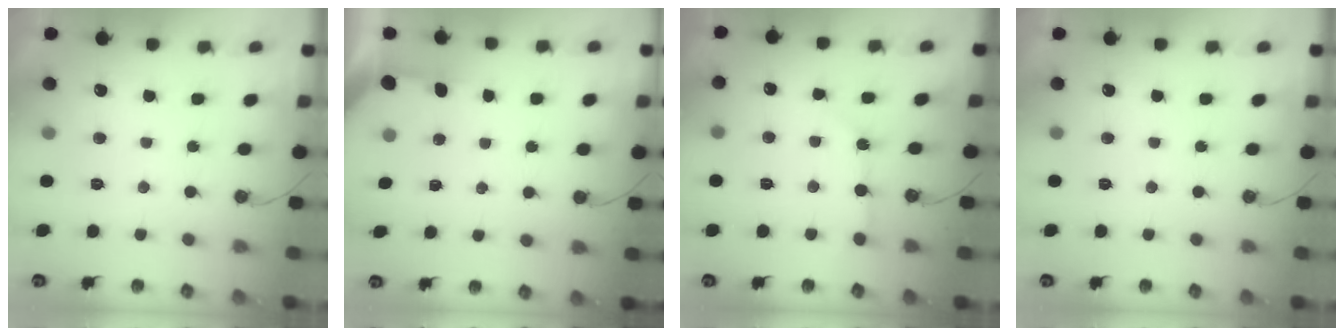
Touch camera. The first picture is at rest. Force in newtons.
{"total": 3.1, "press": 3.0, "slide": 0.3}
{"total": 3.5, "press": 3.5, "slide": 0.4}
{"total": 0.0}